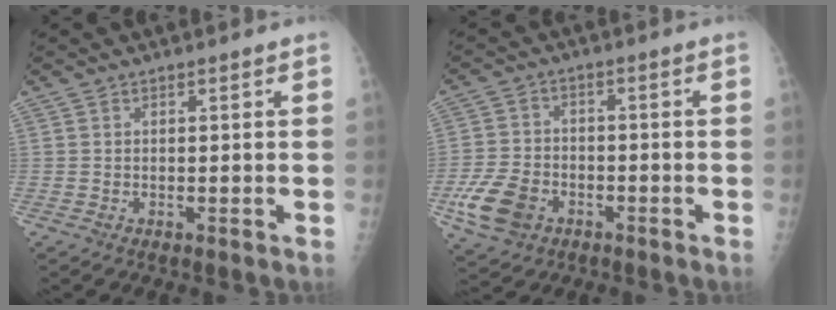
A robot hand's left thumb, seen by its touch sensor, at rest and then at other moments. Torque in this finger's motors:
{"motor_torque": [-0.26, 0.32, -0.17, -0.23, -0.02]}